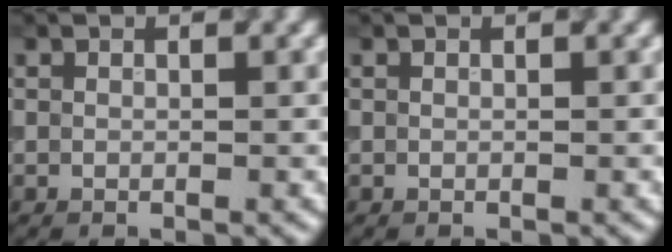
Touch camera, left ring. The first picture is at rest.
{"total": 0.0}